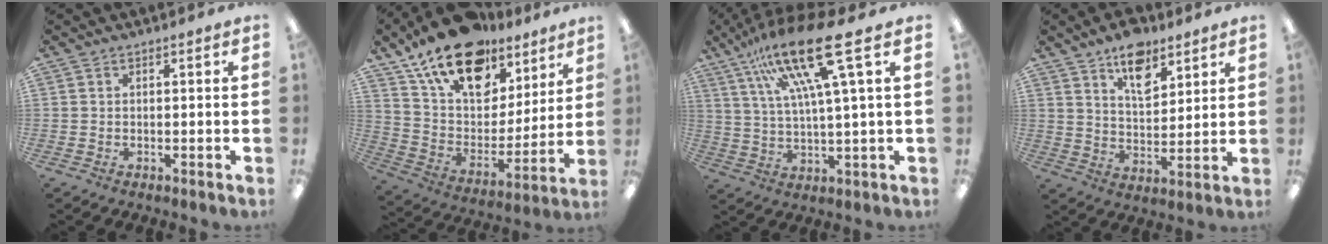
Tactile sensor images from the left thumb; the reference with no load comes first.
{"total": 20.6, "force": [14.7, 11.0, 9.3], "torque": [-0.166, -0.092, 0.267]}
{"total": 19.4, "force": [10.9, 3.2, 15.8], "torque": [-0.297, -0.044, 0.166]}
{"total": 10.7, "force": [7.5, 5.7, 5.1], "torque": [-0.066, -0.041, 0.133]}